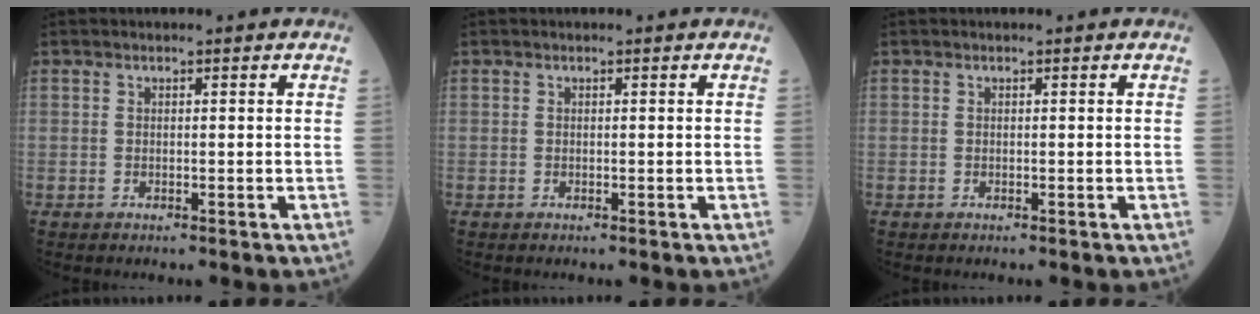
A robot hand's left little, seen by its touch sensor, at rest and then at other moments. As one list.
[{"total": 0.0}, {"total": 0.0}]